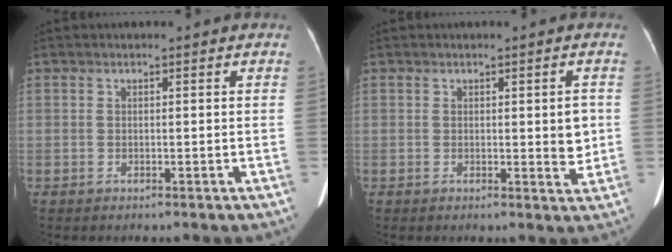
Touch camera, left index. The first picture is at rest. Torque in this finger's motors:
{"motor_torque": [0.31, 0.07, 0.20, 0.05]}